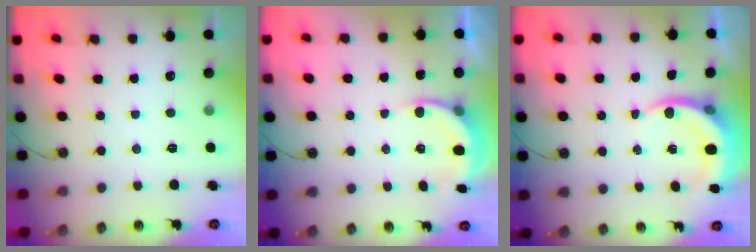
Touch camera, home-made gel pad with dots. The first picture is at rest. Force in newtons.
{"total": 5.5, "press": 5.3, "slide": 1.2}
{"total": 5.8, "press": 5.8, "slide": 0.6}